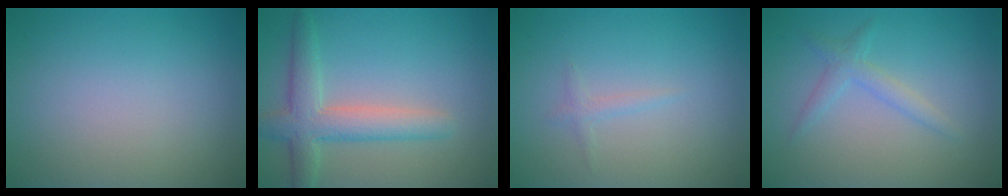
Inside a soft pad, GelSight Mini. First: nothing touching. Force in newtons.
{"total": 4.5, "press": 4.4, "slide": 0.4}
{"total": 0.8, "press": 0.8, "slide": 0.0}
{"total": 1.7, "press": 1.7, "slide": 0.1}